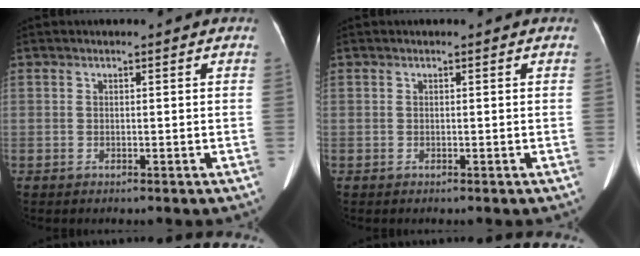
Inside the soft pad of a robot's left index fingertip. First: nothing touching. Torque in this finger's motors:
{"motor_torque": [0.01, 0.01, 0.00, 0.00]}